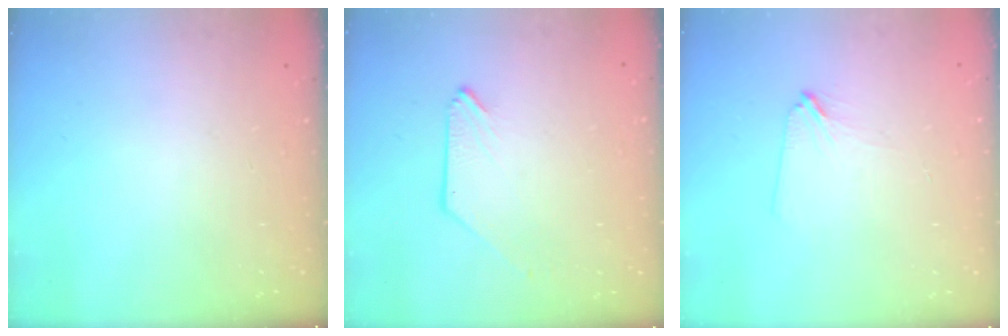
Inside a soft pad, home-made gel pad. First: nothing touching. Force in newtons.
{"total": 0.0}
{"total": 1.8, "press": 1.7, "slide": 0.4}